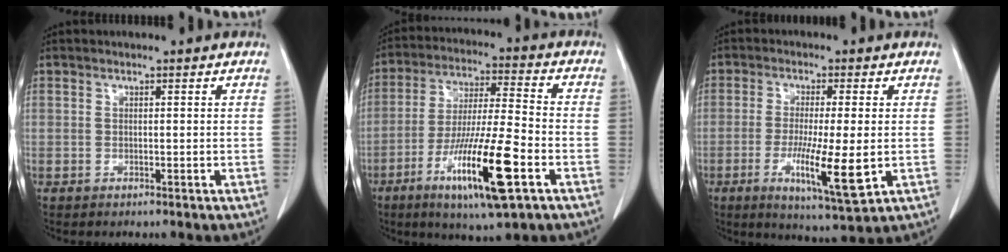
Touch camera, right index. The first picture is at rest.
{"total": 16.1, "force": [-6.9, 1.2, 14.5], "torque": [-0.272, -0.023, -0.117]}
{"total": 10.2, "force": [-2.5, 0.7, 9.9], "torque": [-0.170, -0.028, -0.041]}